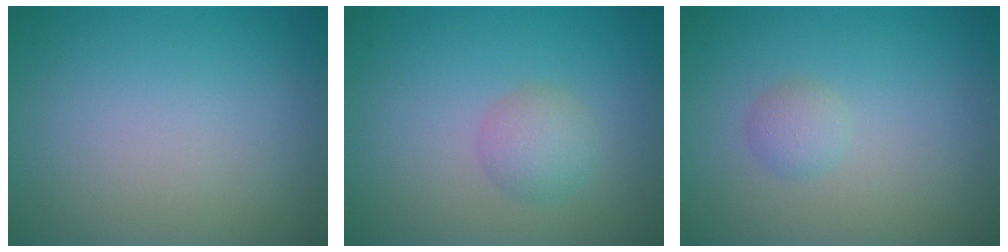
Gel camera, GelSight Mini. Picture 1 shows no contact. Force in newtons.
{"total": 2.2, "press": 2.2, "slide": 0.1}
{"total": 1.2, "press": 1.2, "slide": 0.0}